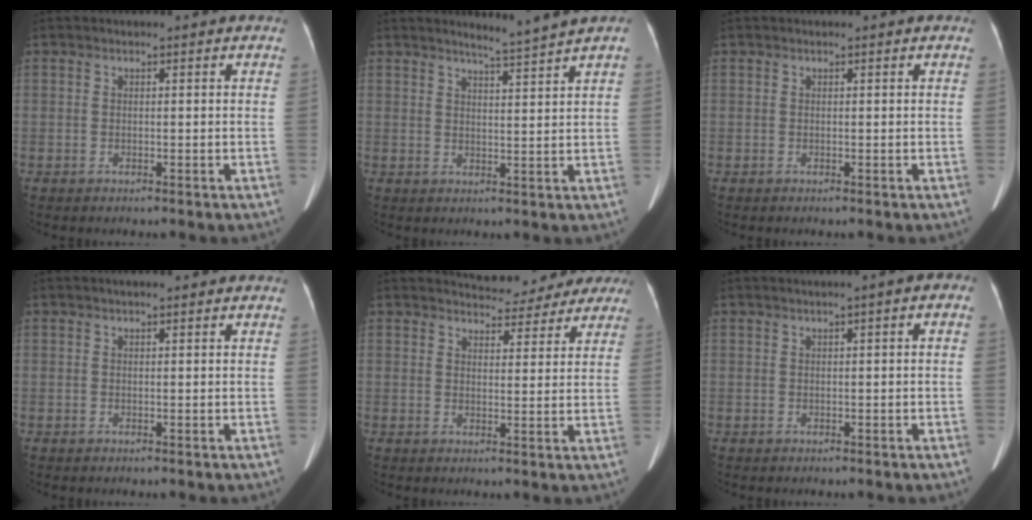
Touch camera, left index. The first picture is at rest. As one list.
[{"total": 3.6, "force": [3.1, -1.6, 0.9], "torque": [-0.023, -0.016, 0.053]}, {"total": 0.0}, {"total": 1.2, "force": [0.9, 0.3, 0.8], "torque": [-0.012, 0.013, 0.008]}, {"total": 9.6, "force": [9.0, 3.2, 1.3], "torque": [0.003, 0.010, 0.092]}, {"total": 1.8, "force": [0.3, 0.3, 1.8], "torque": [-0.020, 0.009, 0.002]}]